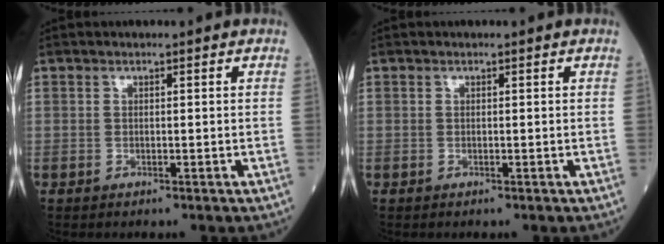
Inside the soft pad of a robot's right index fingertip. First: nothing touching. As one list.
[{"total": 0.0}]